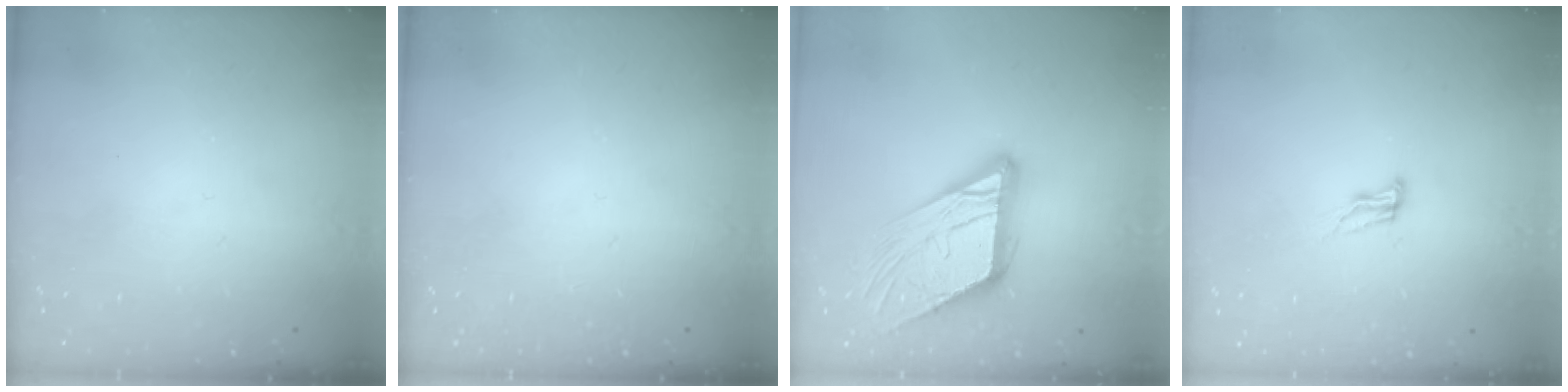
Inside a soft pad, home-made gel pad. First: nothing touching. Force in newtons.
{"total": 0.0}
{"total": 15.7, "press": 15.6, "slide": 1.8}
{"total": 8.0, "press": 7.7, "slide": 2.0}